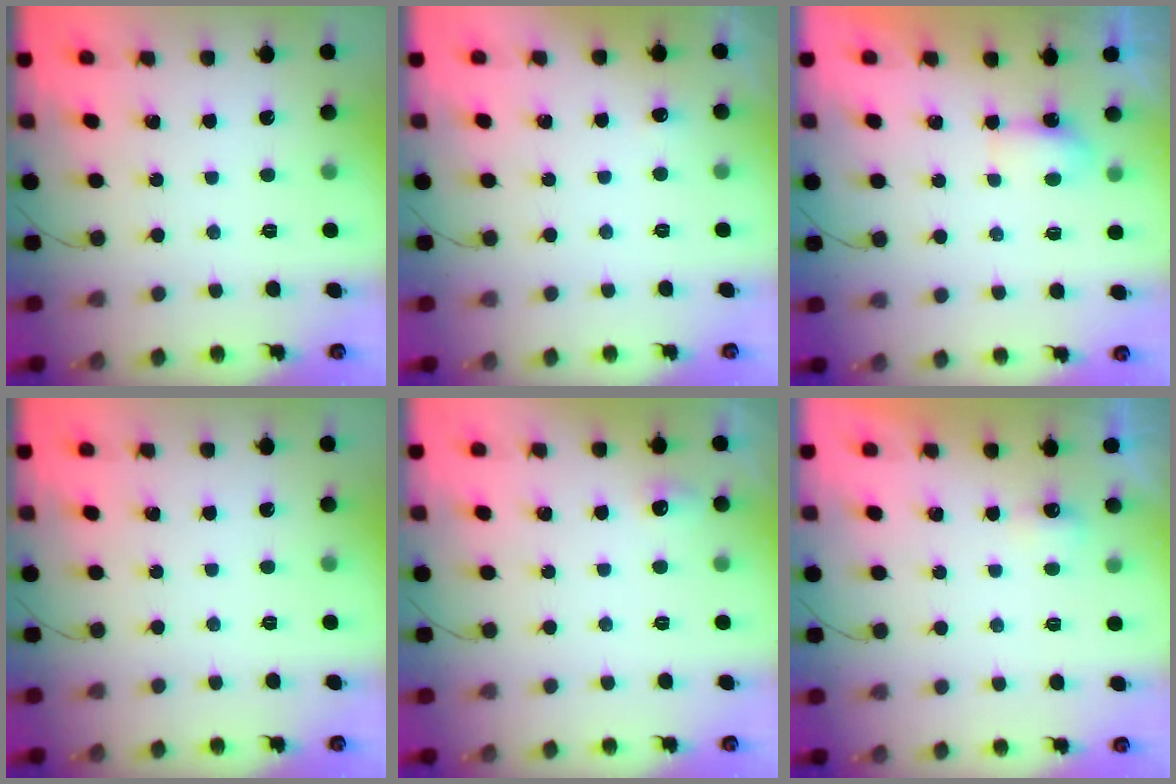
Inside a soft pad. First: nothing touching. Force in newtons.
{"total": 2.8, "press": 2.6, "slide": 1.1}
{"total": 3.6, "press": 3.6, "slide": 0.7}
{"total": 0.0}
{"total": 5.7, "press": 3.7, "slide": 4.4}
{"total": 2.9, "press": 2.8, "slide": 0.8}